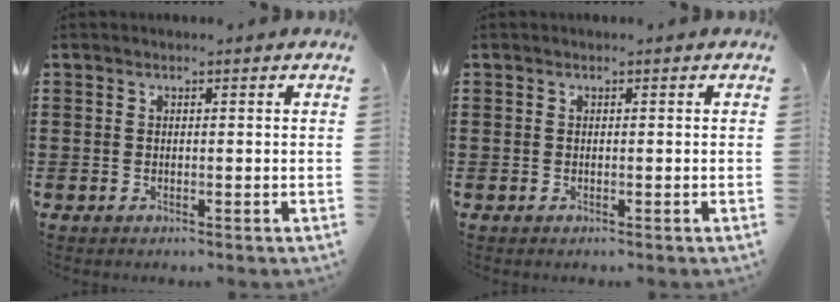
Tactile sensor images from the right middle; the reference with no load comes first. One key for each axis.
{"total": 0.0}